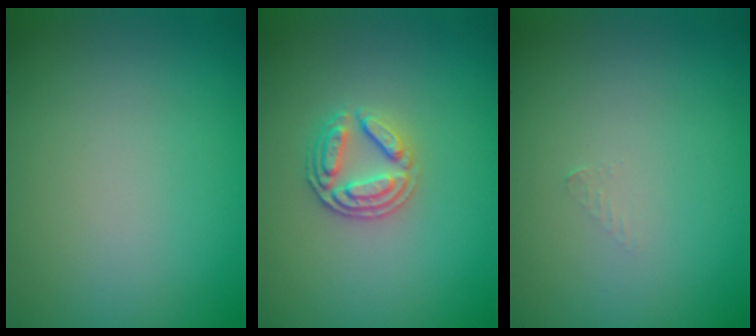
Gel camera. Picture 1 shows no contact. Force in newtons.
{"total": 2.6, "press": 2.5, "slide": 0.6}
{"total": 0.7, "press": 0.7, "slide": 0.1}